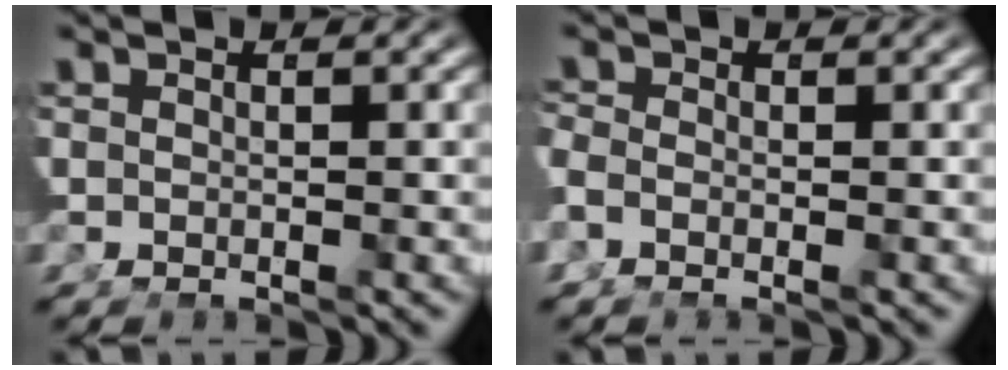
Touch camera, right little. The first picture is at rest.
{"total": 0.9, "force": [-0.5, 0.1, 0.7], "torque": [-0.023, -0.007, -0.007]}